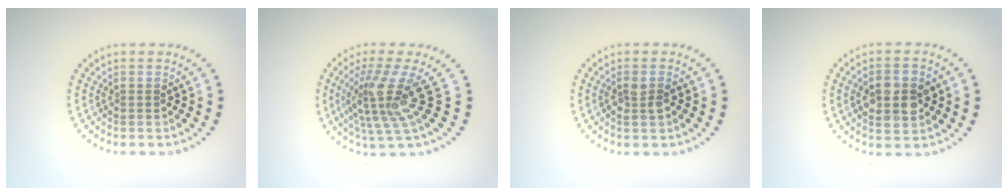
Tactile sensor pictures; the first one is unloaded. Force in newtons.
{"total": 4.6, "press": 3.2, "slide": 3.4}
{"total": 1.4, "press": 1.4, "slide": 0.4}
{"total": 4.5, "press": 4.5, "slide": 0.1}